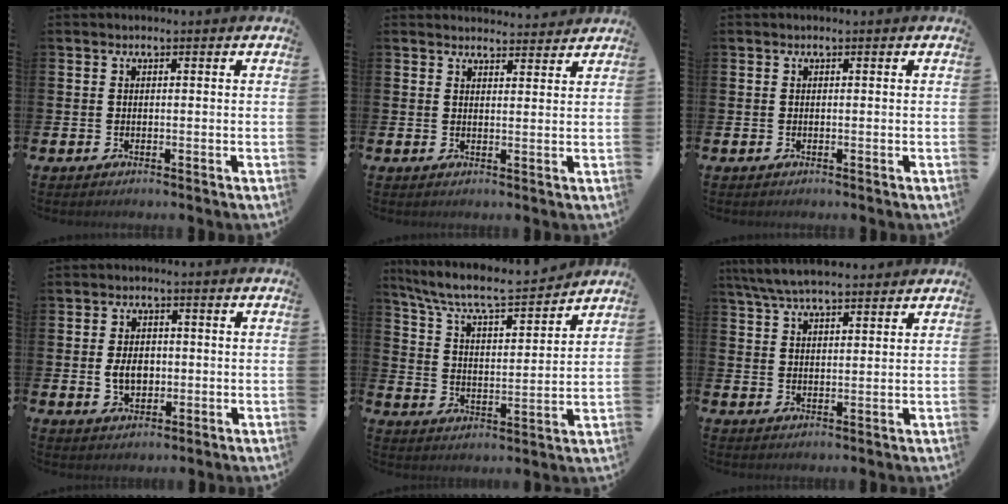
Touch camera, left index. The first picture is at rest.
{"total": 2.9, "force": [2.9, 0.4, -0.1], "torque": [0.010, -0.020, 0.050]}
{"total": 0.0}
{"total": 3.9, "force": [-0.2, 2.8, 2.8], "torque": [-0.036, 0.001, -0.010]}
{"total": 8.2, "force": [7.6, 1.3, 3.0], "torque": [-0.091, -0.053, 0.128]}
{"total": 5.8, "force": [5.5, 1.0, 1.8], "torque": [-0.057, -0.014, 0.103]}